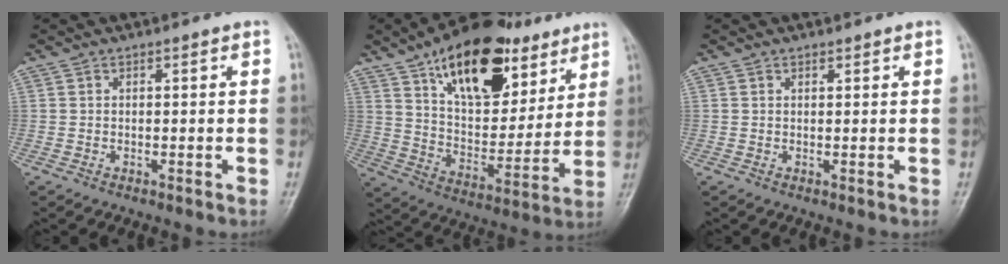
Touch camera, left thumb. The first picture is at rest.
{"total": 24.7, "force": [13.5, 12.7, 16.3], "torque": [-0.211, -0.039, 0.225]}
{"total": 0.7, "force": [0.6, 0.4, 0.1], "torque": [0.000, -0.005, 0.009]}